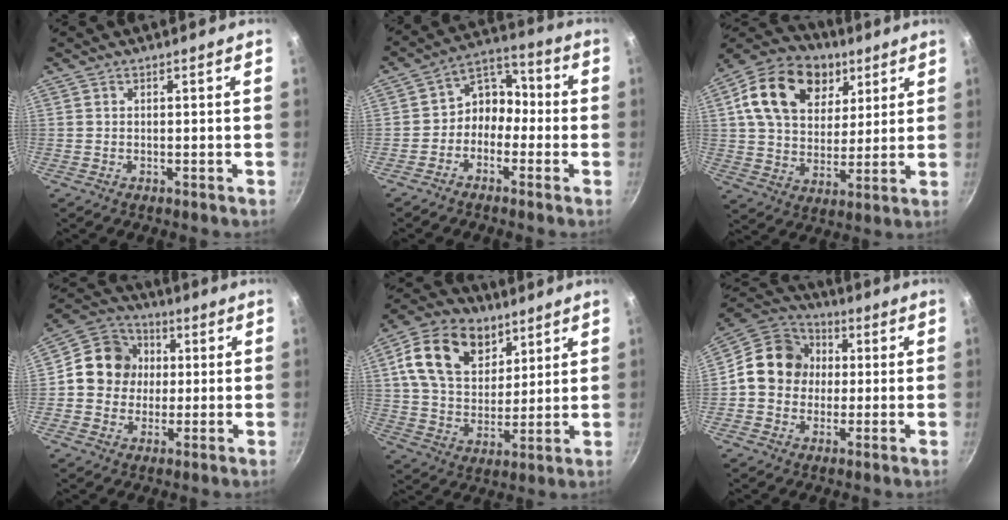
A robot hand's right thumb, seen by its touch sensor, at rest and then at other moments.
{"total": 7.8, "force": [-2.1, 6.3, 4.0], "torque": [-0.025, 0.050, -0.056]}
{"total": 20.4, "force": [8.0, 14.7, 11.8], "torque": [-0.187, -0.006, 0.129]}
{"total": 11.9, "force": [0.9, 10.8, 4.8], "torque": [-0.045, 0.019, -0.005]}
{"total": 17.4, "force": [7.7, 12.0, 9.9], "torque": [-0.151, -0.021, 0.130]}
{"total": 13.3, "force": [0.8, 11.7, 6.2], "torque": [-0.070, 0.025, -0.007]}